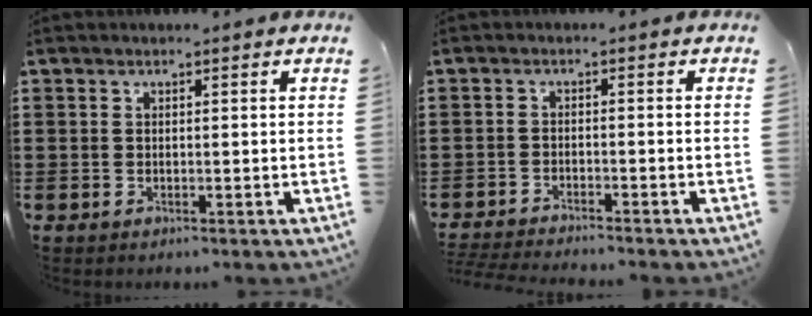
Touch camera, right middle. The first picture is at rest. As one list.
[{"total": 2.7, "force": [-2.7, -0.2, 0.2], "torque": [-0.014, -0.006, -0.058]}]